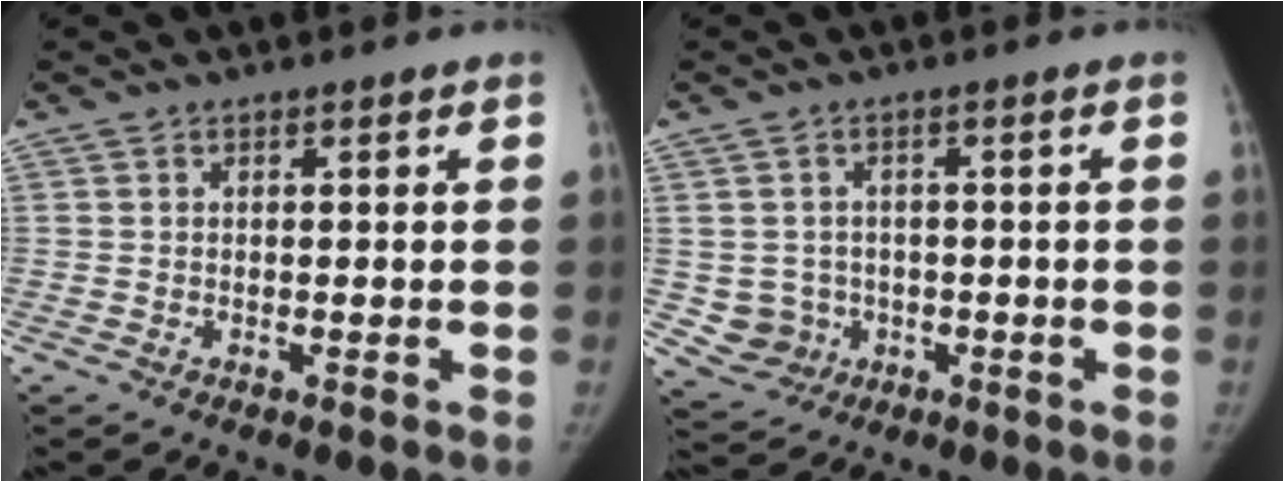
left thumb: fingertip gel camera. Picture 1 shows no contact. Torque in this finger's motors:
{"motor_torque": [-0.37, -0.27, 0.44, 0.09, -0.01]}